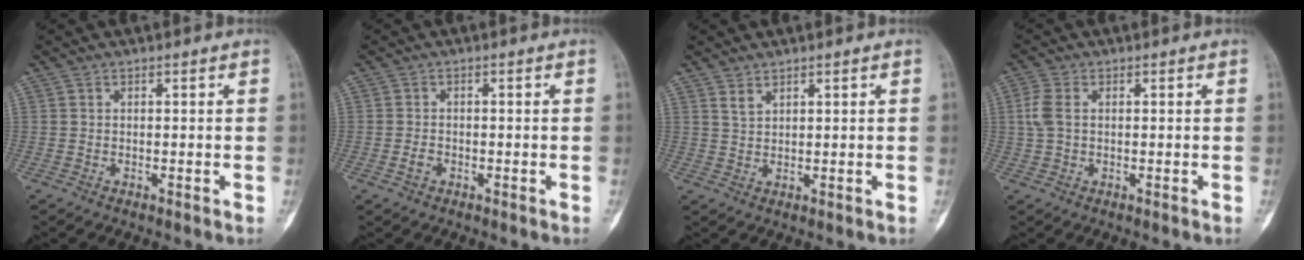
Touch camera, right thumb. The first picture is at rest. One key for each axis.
{"total": 1.6, "fx": -0.7, "fy": 1.1, "fz": 0.9, "tx": -0.018, "ty": 0.007, "tz": -0.014}
{"total": 1.8, "fx": 1.5, "fy": 0.7, "fz": 0.8, "tx": -0.009, "ty": -0.010, "tz": 0.032}
{"total": 3.6, "fx": 0.5, "fy": 2.3, "fz": 2.7, "tx": -0.078, "ty": 0.008, "tz": 0.007}